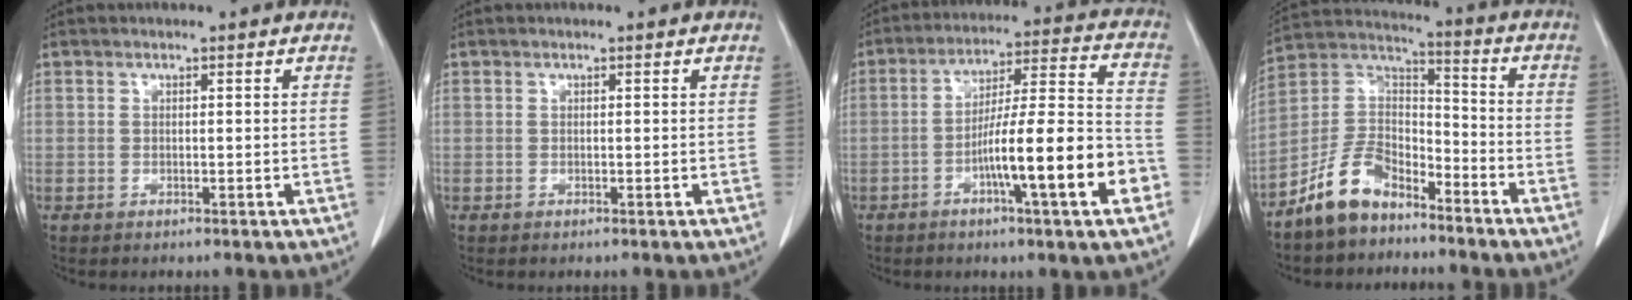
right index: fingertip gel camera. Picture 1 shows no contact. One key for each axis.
{"total": 0.0}
{"total": 15.7, "fx": -5.7, "fy": 0.6, "fz": 14.6, "tx": -0.234, "ty": 0.004, "tz": -0.090}
{"total": 10.6, "fx": -7.8, "fy": 5.3, "fz": 4.9, "tx": -0.114, "ty": 0.023, "tz": -0.152}